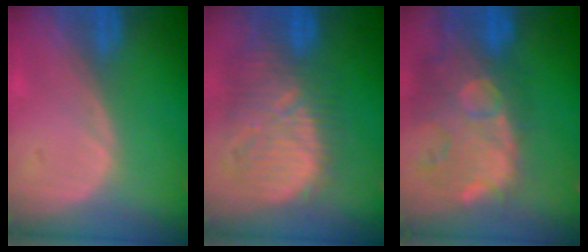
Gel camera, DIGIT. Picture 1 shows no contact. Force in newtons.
{"total": 12.2, "press": 11.3, "slide": 4.5}
{"total": 14.4, "press": 11.8, "slide": 8.3}